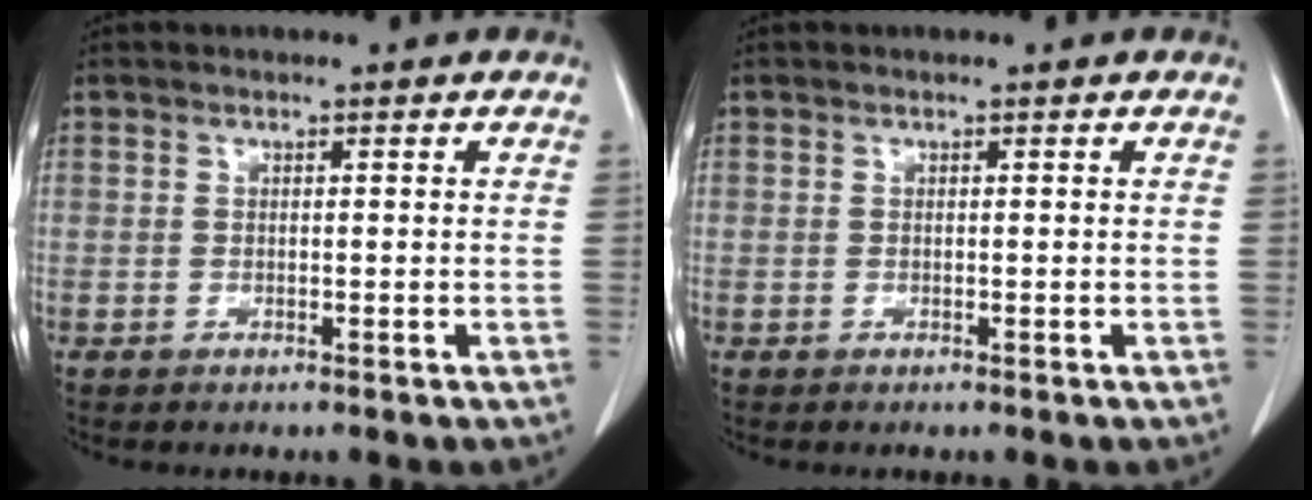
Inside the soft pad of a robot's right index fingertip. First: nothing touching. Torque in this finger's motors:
{"motor_torque": [0.00, 0.00, 0.00, 0.00]}